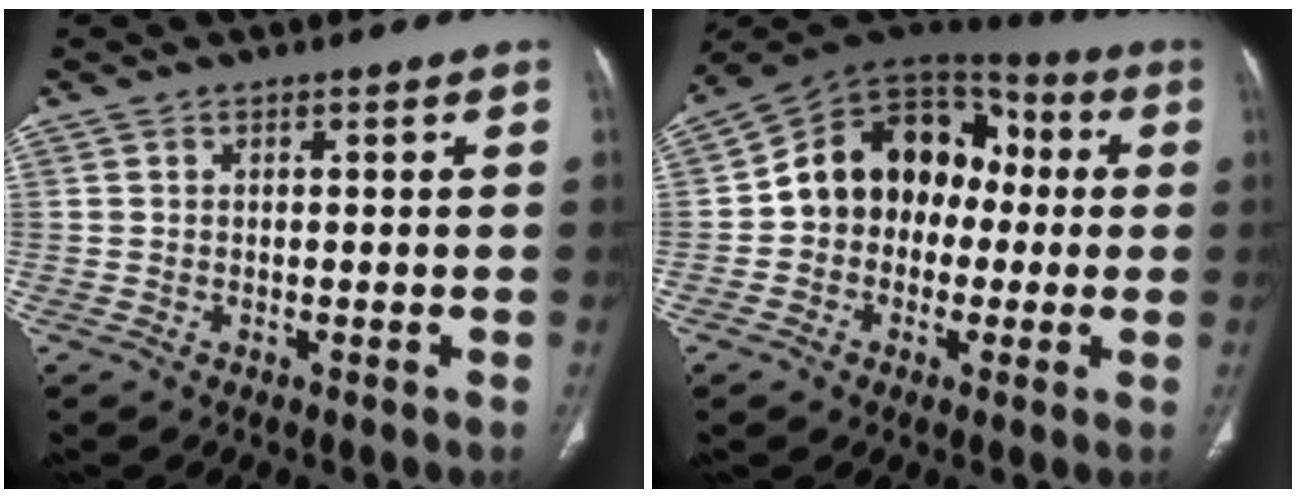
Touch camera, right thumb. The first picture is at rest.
{"total": 16.3, "force": [-0.2, 12.9, 10.0], "torque": [-0.112, 0.049, -0.016]}